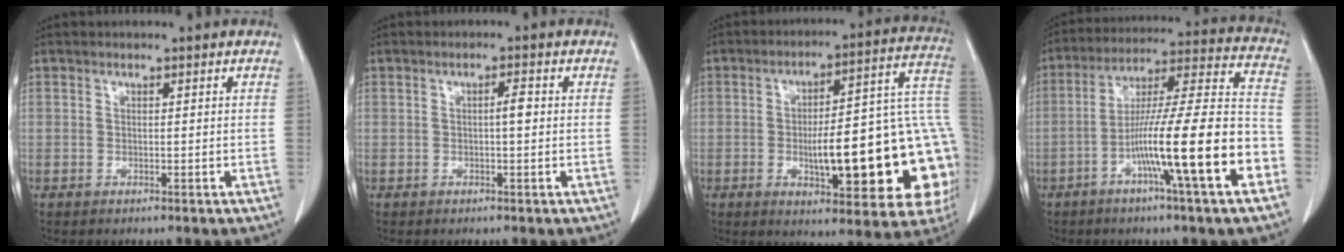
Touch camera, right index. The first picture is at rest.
{"total": 1.7, "force": [0.0, 0.2, 1.7], "torque": [-0.029, 0.004, 0.000]}
{"total": 24.2, "force": [-4.2, 5.6, 23.2], "torque": [-0.228, 0.029, -0.045]}
{"total": 19.1, "force": [-7.3, 0.0, 17.6], "torque": [-0.269, 0.003, -0.123]}